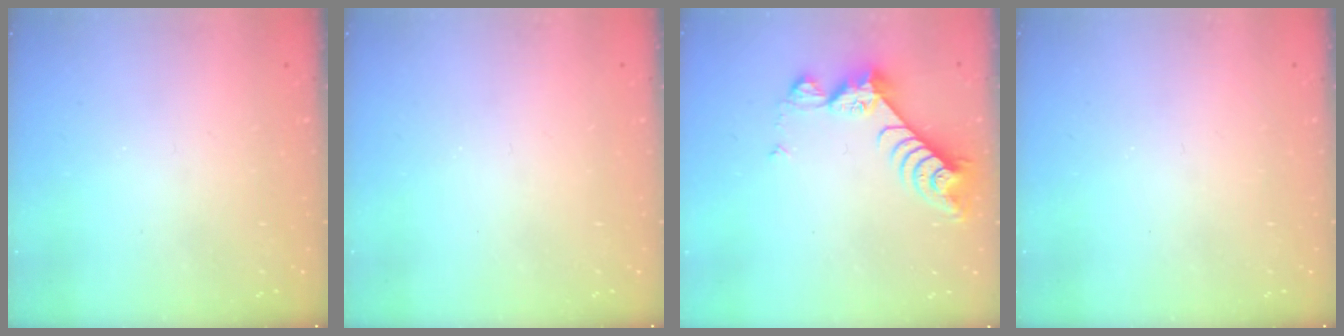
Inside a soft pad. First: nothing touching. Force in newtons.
{"total": 0.0}
{"total": 8.6, "press": 8.5, "slide": 0.7}
{"total": 0.0}